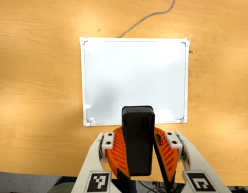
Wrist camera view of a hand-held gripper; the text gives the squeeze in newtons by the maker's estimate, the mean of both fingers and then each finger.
{"total": 11.3, "left": 10.3, "right": 12.3}